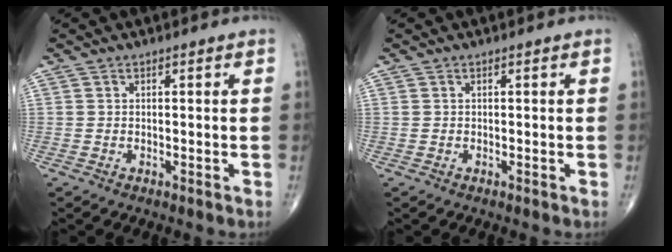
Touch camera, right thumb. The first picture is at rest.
{"total": 0.0}